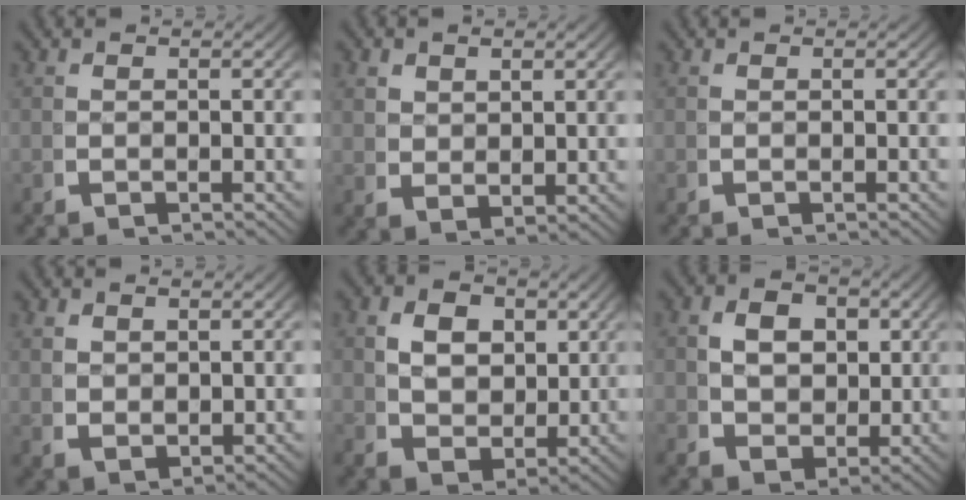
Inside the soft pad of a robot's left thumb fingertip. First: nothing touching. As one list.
[{"total": 2.3, "force": [1.3, 1.4, 1.3], "torque": [-0.027, -0.009, 0.039]}, {"total": 0.0}, {"total": 2.3, "force": [1.3, 1.2, 1.5], "torque": [-0.033, -0.007, 0.039]}, {"total": 5.9, "force": [1.2, 4.3, 3.8], "torque": [-0.069, -0.025, 0.032]}, {"total": 5.8, "force": [1.1, 4.3, 3.8], "torque": [-0.066, -0.025, 0.030]}]